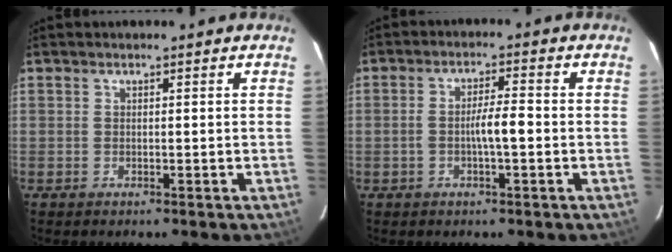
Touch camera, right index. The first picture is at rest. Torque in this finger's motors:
{"motor_torque": [0.16, -0.02, 0.13, 0.09]}